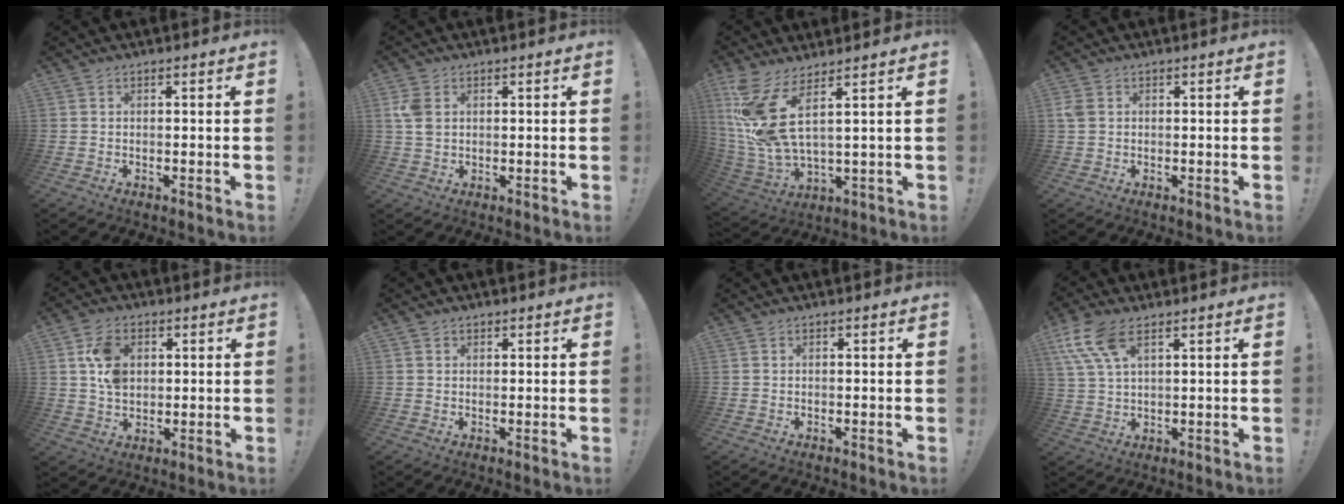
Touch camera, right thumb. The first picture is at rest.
{"total": 4.9, "force": [1.5, 3.3, 3.3], "torque": [-0.064, 0.001, 0.031]}
{"total": 12.9, "force": [6.0, 3.4, 11.0], "torque": [-0.221, -0.044, 0.097]}
{"total": 2.8, "force": [0.7, 2.1, 1.7], "torque": [-0.032, 0.005, 0.016]}
{"total": 9.5, "force": [2.6, 6.8, 6.1], "torque": [-0.100, 0.003, 0.050]}
{"total": 1.0, "force": [0.6, 0.8, 0.2], "torque": [-0.002, -0.001, 0.011]}
{"total": 0.0}
{"total": 10.2, "force": [5.6, 4.3, 7.3], "torque": [-0.148, -0.016, 0.108]}